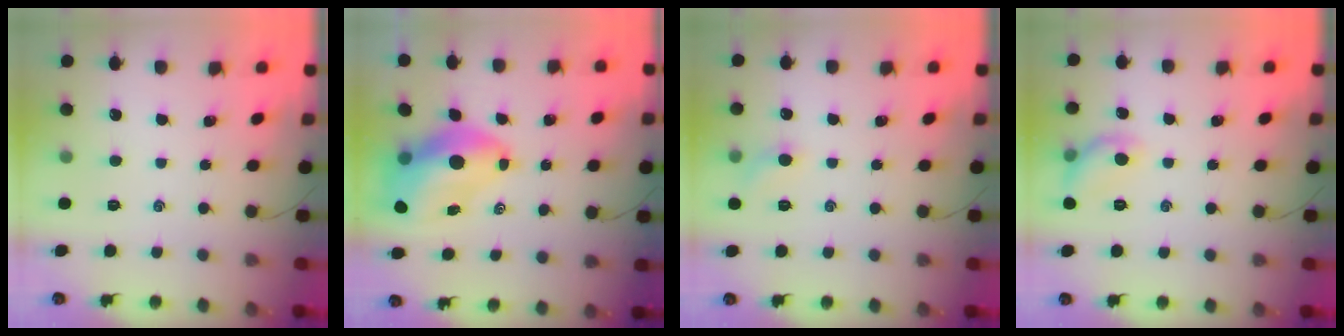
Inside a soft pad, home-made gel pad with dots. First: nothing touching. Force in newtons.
{"total": 13.2, "press": 12.5, "slide": 4.2}
{"total": 4.3, "press": 4.0, "slide": 1.4}
{"total": 7.9, "press": 7.8, "slide": 1.4}